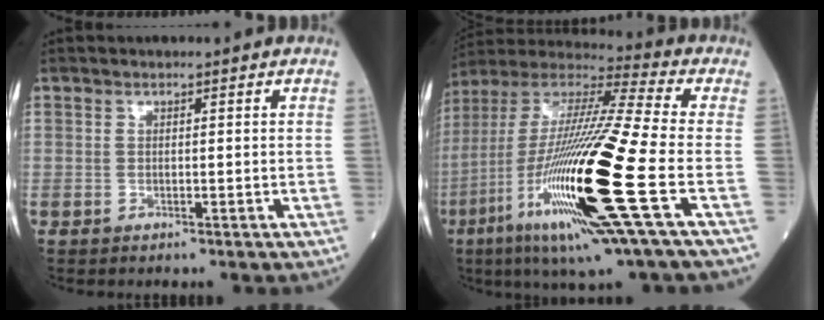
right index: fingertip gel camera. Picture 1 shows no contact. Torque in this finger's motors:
{"motor_torque": [2.14, 0.00, 1.06, 0.21]}